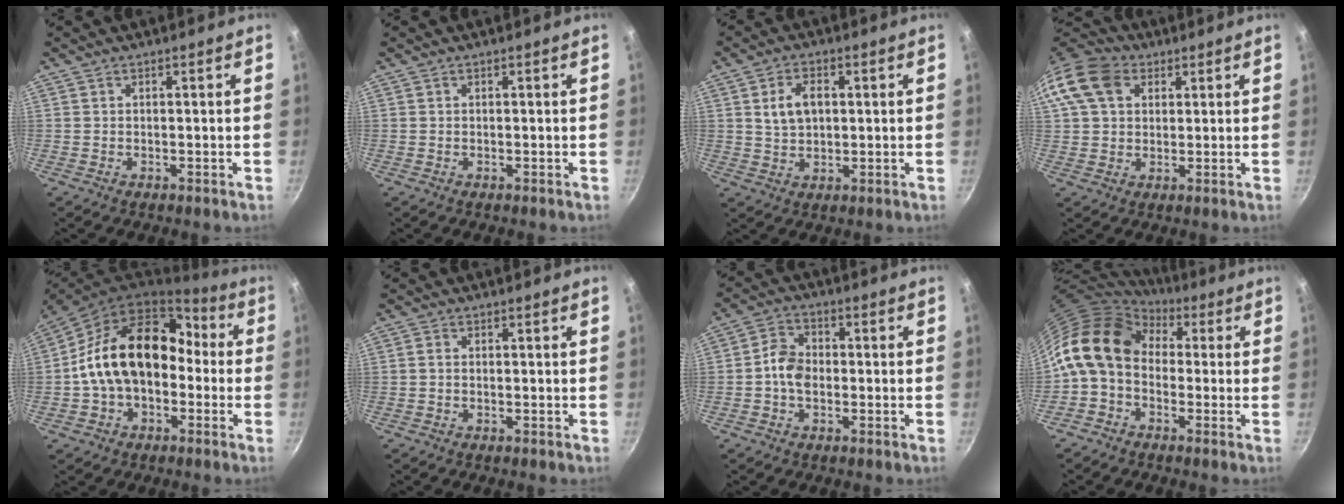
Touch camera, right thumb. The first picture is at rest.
{"total": 0.0}
{"total": 6.7, "force": [1.4, 4.4, 4.8], "torque": [-0.074, 0.003, 0.028]}
{"total": 12.5, "force": [4.1, 9.4, 7.1], "torque": [-0.126, 0.018, 0.062]}
{"total": 19.0, "force": [-1.0, 13.4, 13.4], "torque": [-0.197, 0.060, -0.023]}
{"total": 1.0, "force": [-0.1, 0.7, 0.7], "torque": [-0.014, 0.004, -0.003]}
{"total": 5.6, "force": [-0.9, 4.1, 3.7], "torque": [-0.053, 0.022, -0.027]}
{"total": 12.6, "force": [1.1, 9.2, 8.5], "torque": [-0.138, 0.028, -0.005]}